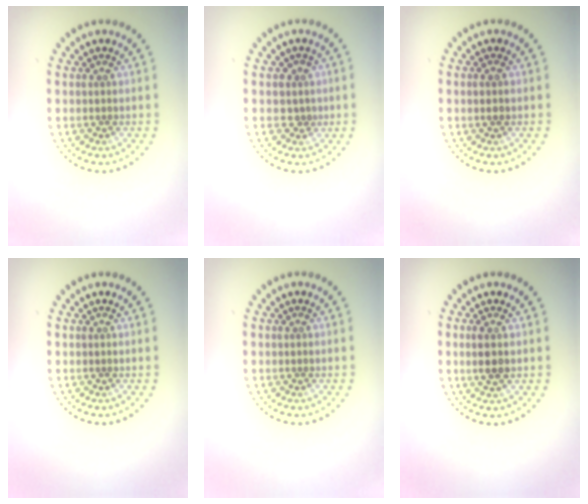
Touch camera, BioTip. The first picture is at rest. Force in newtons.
{"total": 1.4, "press": 1.2, "slide": 0.8}
{"total": 1.0, "press": 1.0, "slide": 0.3}
{"total": 0.0}
{"total": 0.0}
{"total": 1.9, "press": 1.8, "slide": 0.6}